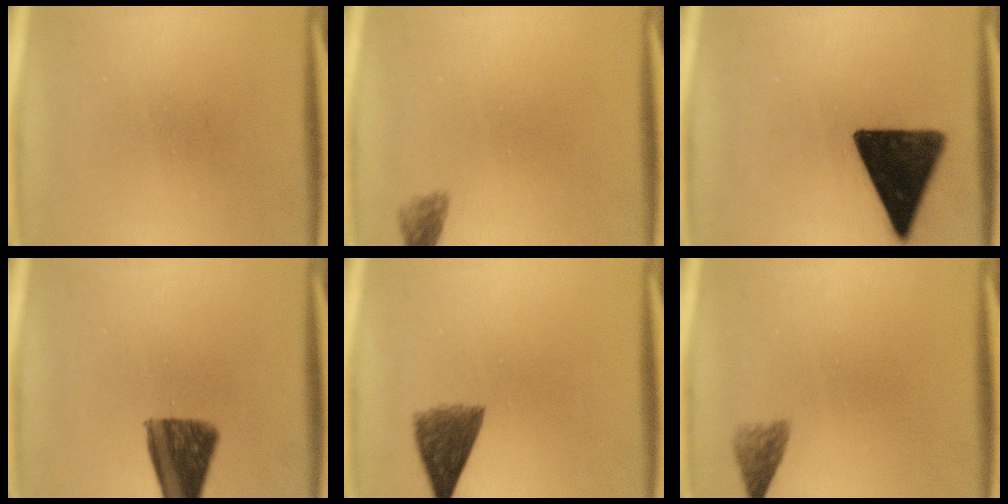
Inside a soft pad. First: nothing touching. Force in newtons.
{"total": 1.7}
{"total": 15.0}
{"total": 10.3}
{"total": 6.0}
{"total": 2.3}